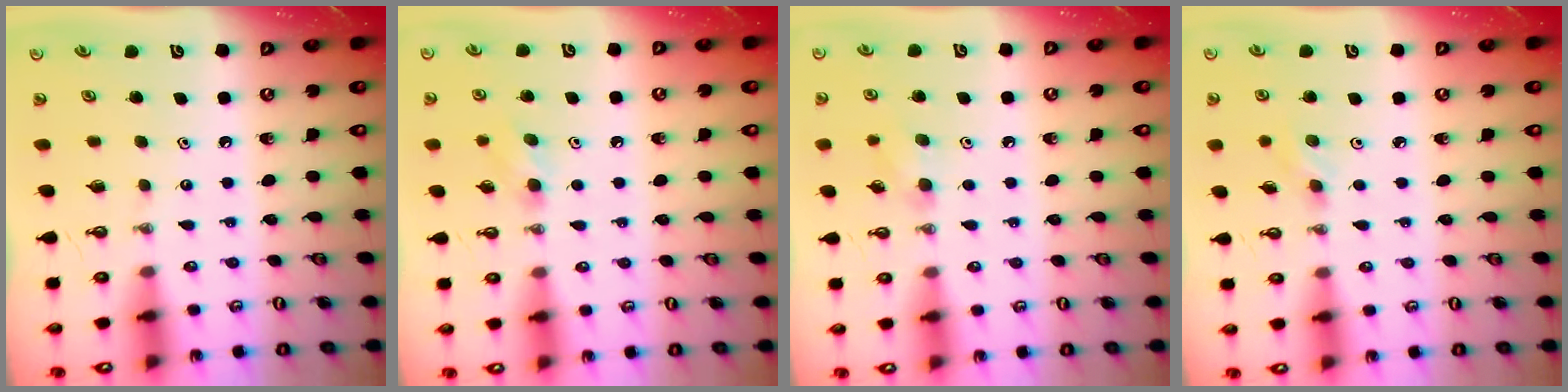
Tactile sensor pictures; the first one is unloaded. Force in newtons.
{"total": 6.8, "press": 6.4, "slide": 2.5}
{"total": 7.1, "press": 6.9, "slide": 1.7}
{"total": 2.1, "press": 2.0, "slide": 0.5}